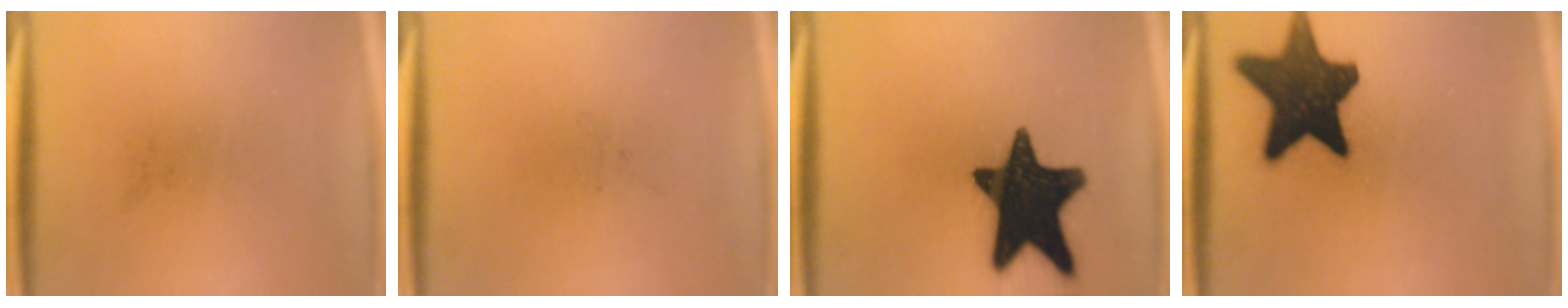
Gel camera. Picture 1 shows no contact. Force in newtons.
{"total": 0.0}
{"total": 18.9}
{"total": 16.0}